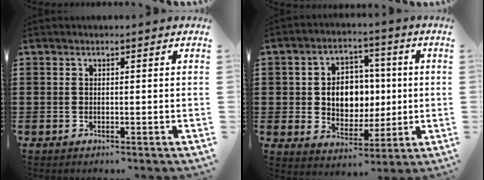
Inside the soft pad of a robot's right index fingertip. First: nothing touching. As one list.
[{"total": 7.4, "force": [0.2, 6.2, 4.0], "torque": [-0.075, 0.012, 0.000]}]